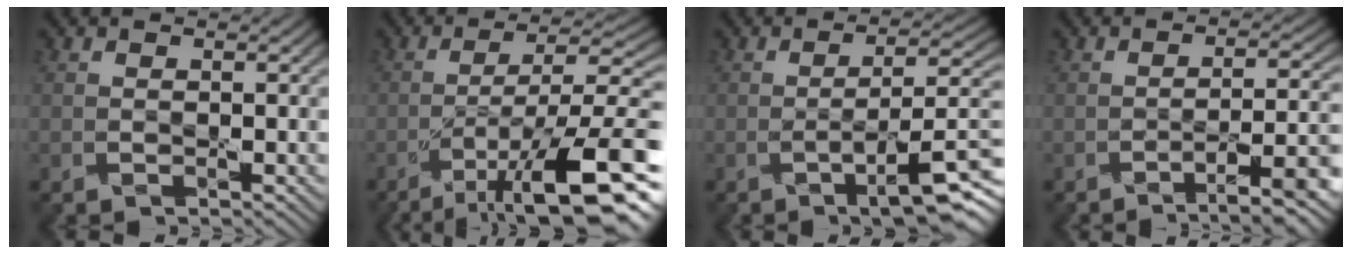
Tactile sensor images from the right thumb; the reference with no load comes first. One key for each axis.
{"total": 16.1, "fx": -8.1, "fy": 4.5, "fz": 13.1, "tx": -0.202, "ty": -0.003, "tz": -0.130}
{"total": 8.5, "fx": -3.2, "fy": 1.6, "fz": 7.7, "tx": -0.121, "ty": 0.003, "tz": -0.052}
{"total": 8.2, "fx": -4.3, "fy": 2.3, "fz": 6.6, "tx": -0.087, "ty": -0.001, "tz": -0.062}